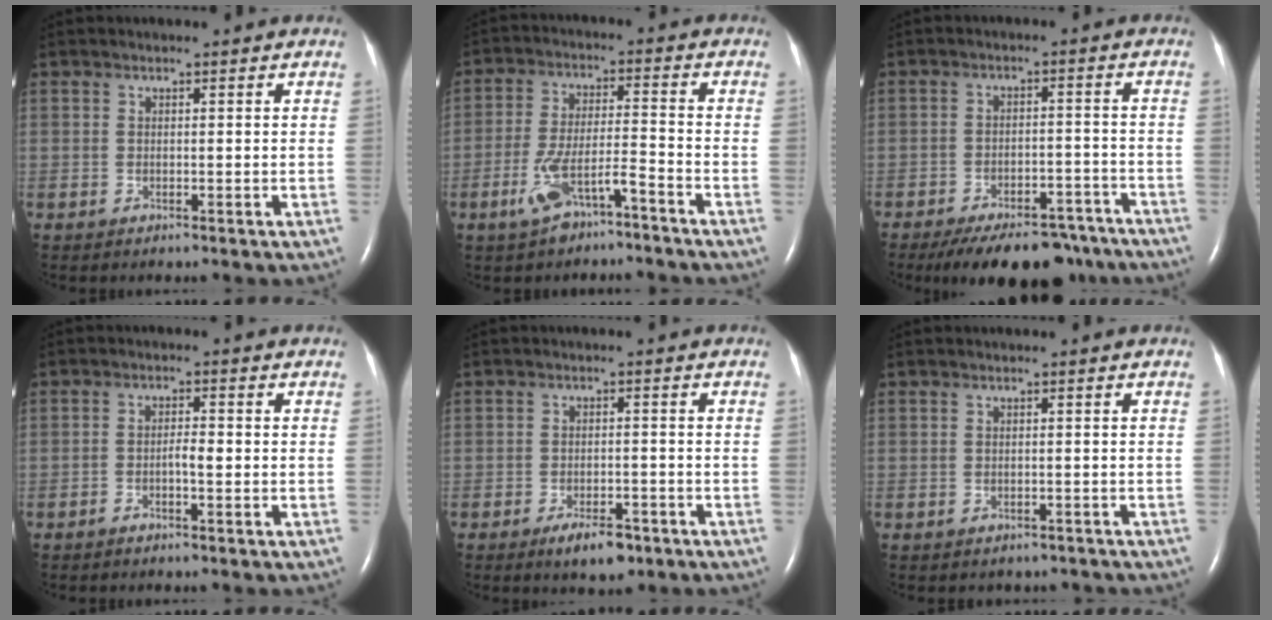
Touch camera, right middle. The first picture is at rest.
{"total": 7.7, "force": [-4.9, 1.7, 5.7], "torque": [-0.124, 0.003, -0.087]}
{"total": 15.8, "force": [-12.9, 6.3, 6.6], "torque": [-0.096, 0.003, -0.172]}
{"total": 2.2, "force": [-0.9, 0.5, 2.0], "torque": [-0.034, 0.004, -0.016]}
{"total": 4.9, "force": [-3.3, 1.9, 3.2], "torque": [-0.057, -0.001, -0.048]}
{"total": 2.9, "force": [-2.5, 1.4, 0.3], "torque": [-0.007, 0.005, -0.031]}